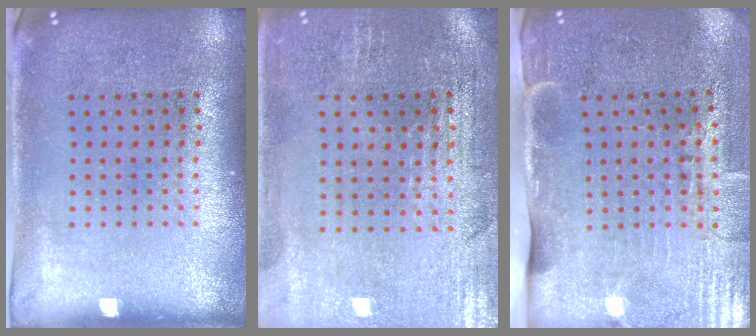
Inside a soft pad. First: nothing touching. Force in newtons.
{"total": 0.8, "press": 0.7, "slide": 0.5}
{"total": 4.5, "press": 3.7, "slide": 2.6}